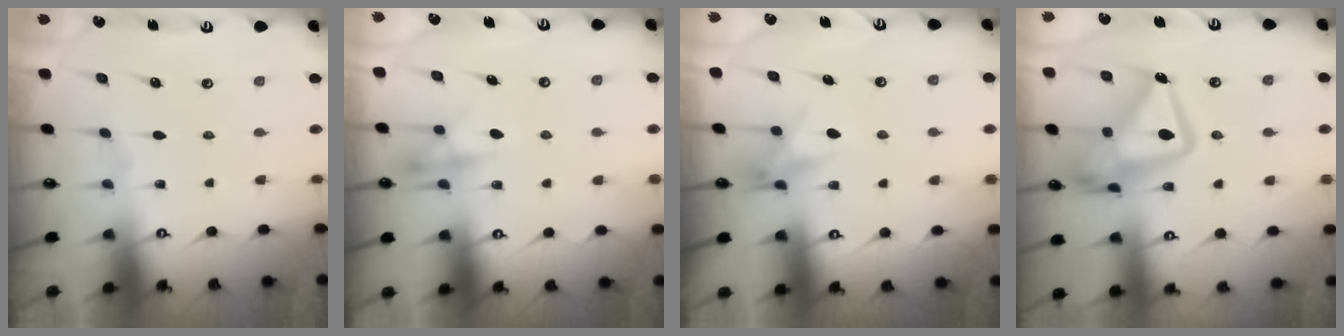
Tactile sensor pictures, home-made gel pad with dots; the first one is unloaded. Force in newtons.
{"total": 10.0, "press": 9.9, "slide": 1.2}
{"total": 7.7, "press": 7.6, "slide": 1.2}
{"total": 16.6, "press": 16.5, "slide": 1.6}